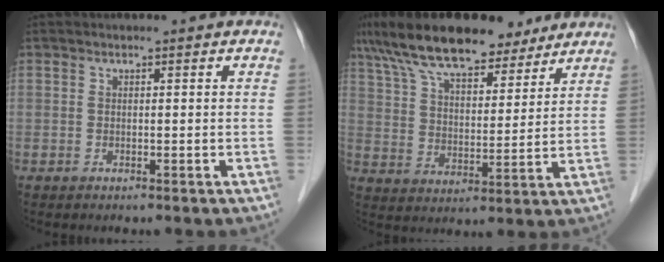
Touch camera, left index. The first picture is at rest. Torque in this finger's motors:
{"motor_torque": [1.06, -1.08, 0.74, 0.21]}